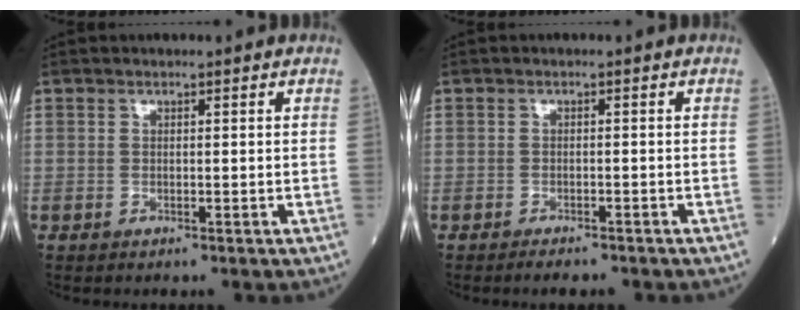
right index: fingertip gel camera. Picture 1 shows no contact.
{"total": 3.0, "force": [-2.6, 0.7, 1.3], "torque": [-0.019, -0.005, -0.030]}